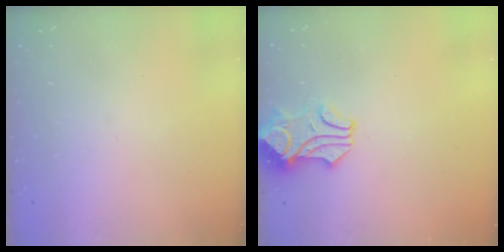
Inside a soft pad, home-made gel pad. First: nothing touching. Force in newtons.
{"total": 0.5, "press": 0.5, "slide": 0.1}